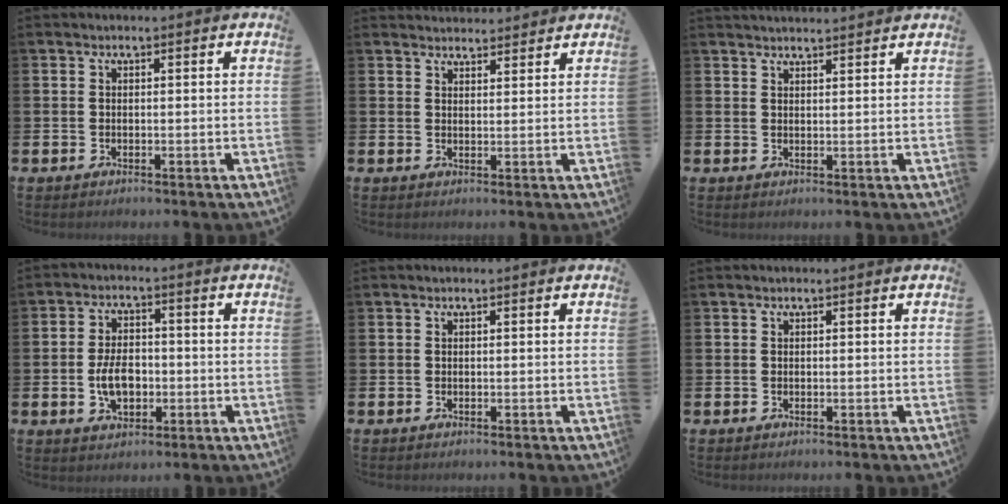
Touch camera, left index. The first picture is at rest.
{"total": 2.9, "force": [2.8, 0.6, -0.2], "torque": [0.005, -0.016, 0.051]}
{"total": 2.3, "force": [2.3, 0.1, 0.0], "torque": [0.003, -0.014, 0.041]}
{"total": 5.3, "force": [-1.0, 3.3, 4.0], "torque": [-0.053, 0.001, -0.022]}
{"total": 0.0}
{"total": 0.0}